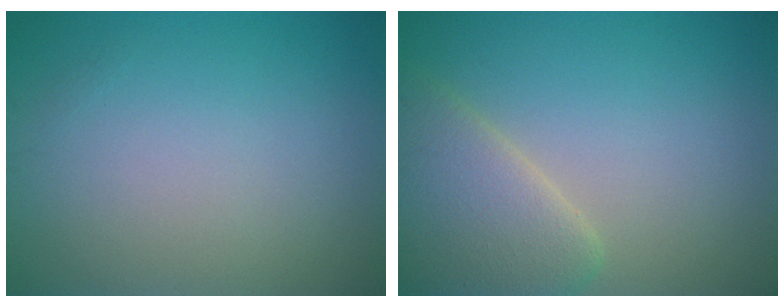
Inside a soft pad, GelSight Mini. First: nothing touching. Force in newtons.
{"total": 5.6, "press": 5.6, "slide": 0.5}